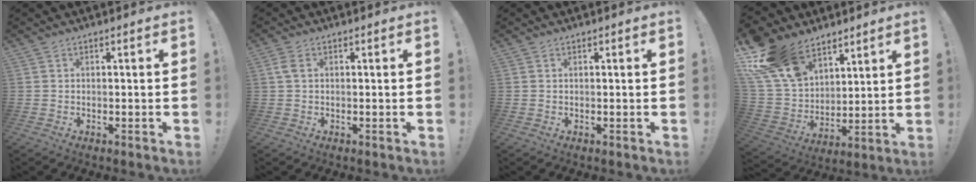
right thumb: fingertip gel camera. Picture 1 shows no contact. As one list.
[{"total": 2.2, "force": [0.6, 1.1, 1.8], "torque": [-0.031, 0.002, 0.009]}, {"total": 0.0}, {"total": 19.2, "force": [12.5, 11.7, 8.7], "torque": [-0.180, -0.071, 0.246]}]